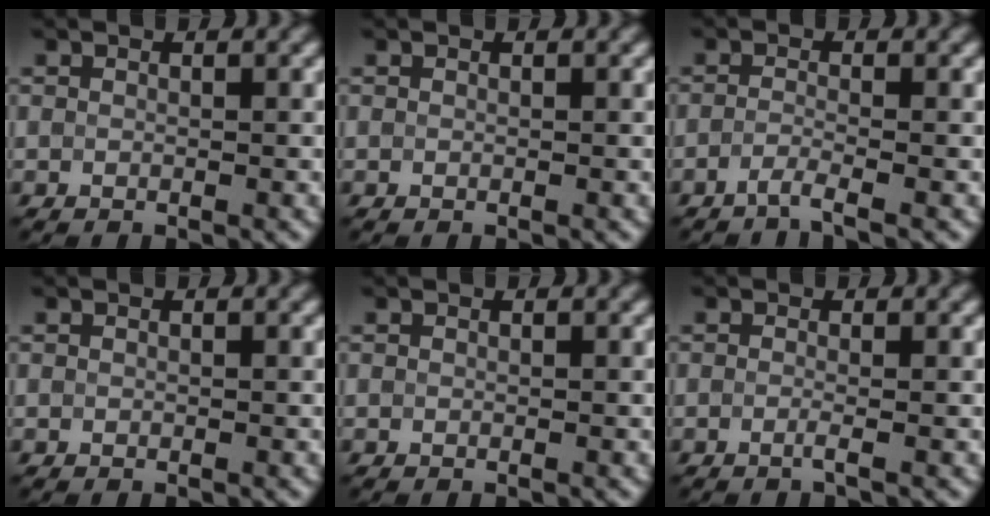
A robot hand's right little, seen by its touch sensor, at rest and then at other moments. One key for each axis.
{"total": 0.0}
{"total": 1.9, "fx": -1.9, "fy": -0.4, "fz": 0.1, "tx": -0.003, "ty": -0.002, "tz": -0.039}
{"total": 0.0}
{"total": 0.0}
{"total": 0.9, "fx": -0.8, "fy": -0.1, "fz": 0.2, "tx": -0.004, "ty": -0.006, "tz": -0.012}